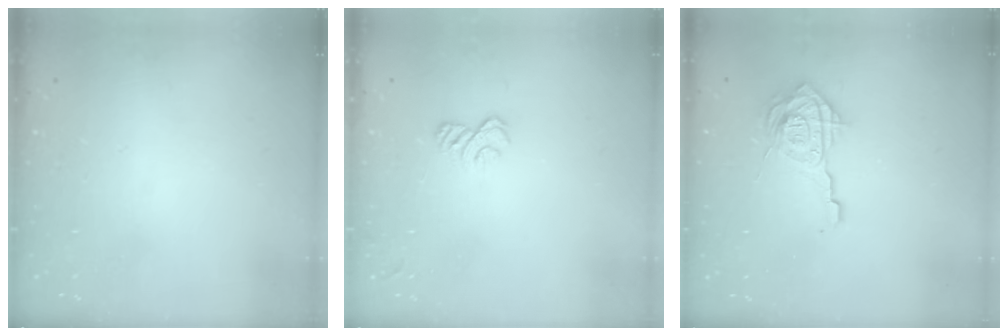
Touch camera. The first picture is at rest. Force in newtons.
{"total": 6.2, "press": 6.1, "slide": 1.1}
{"total": 13.0, "press": 12.9, "slide": 1.4}